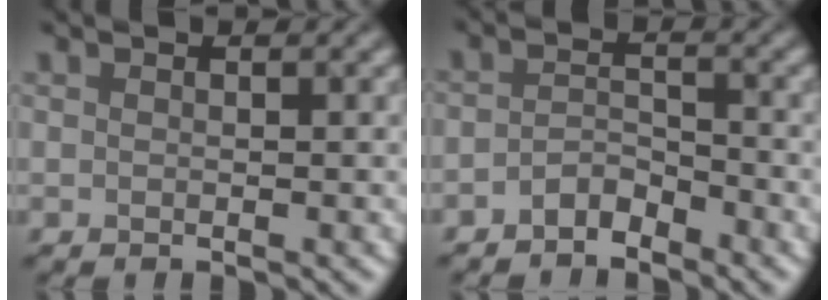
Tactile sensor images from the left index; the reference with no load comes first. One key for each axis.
{"total": 2.6, "fx": -2.6, "fy": 0.2, "fz": 0.1, "tx": -0.012, "ty": 0.005, "tz": -0.037}